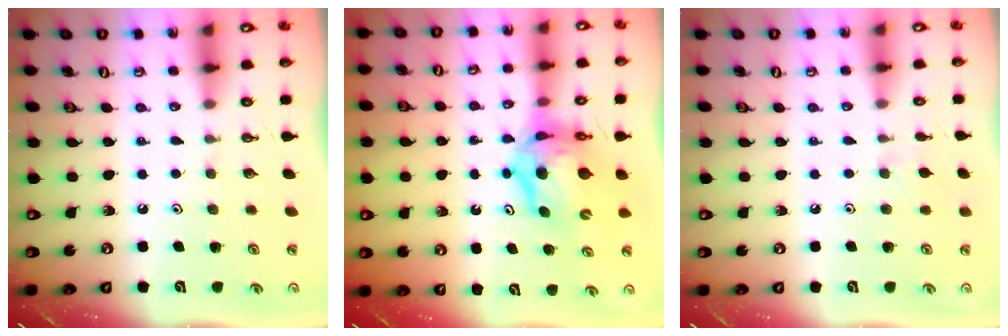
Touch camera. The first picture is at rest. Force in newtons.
{"total": 10.6, "press": 10.5, "slide": 1.1}
{"total": 5.1, "press": 5.1, "slide": 0.8}